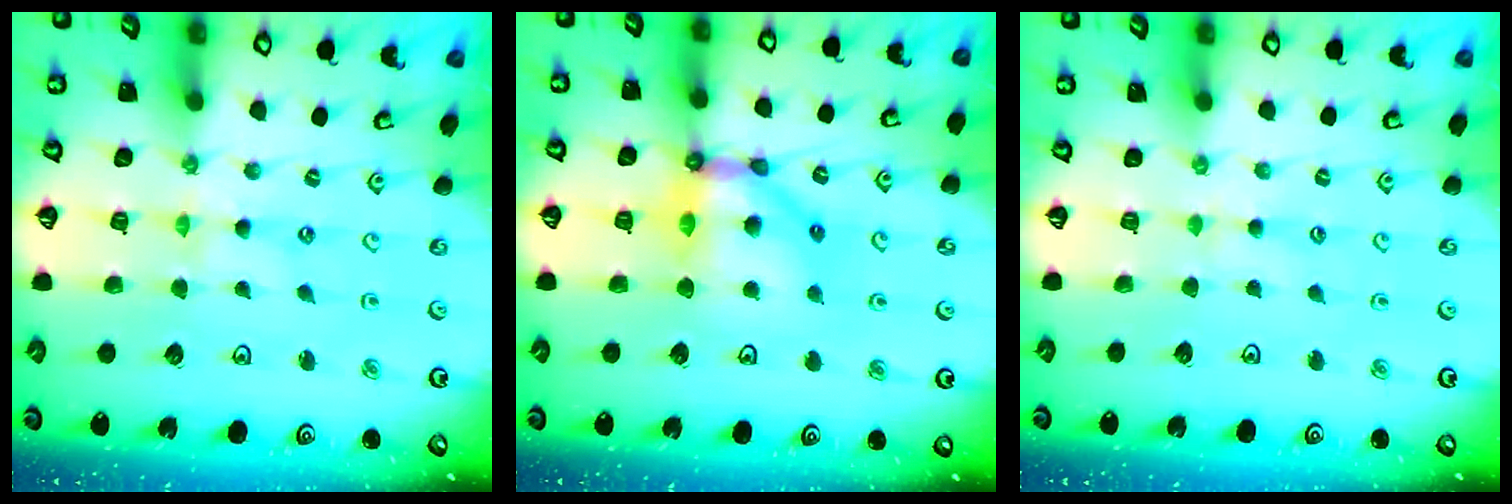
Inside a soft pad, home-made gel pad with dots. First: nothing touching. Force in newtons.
{"total": 13.0, "press": 12.9, "slide": 1.5}
{"total": 1.5, "press": 1.5, "slide": 0.3}